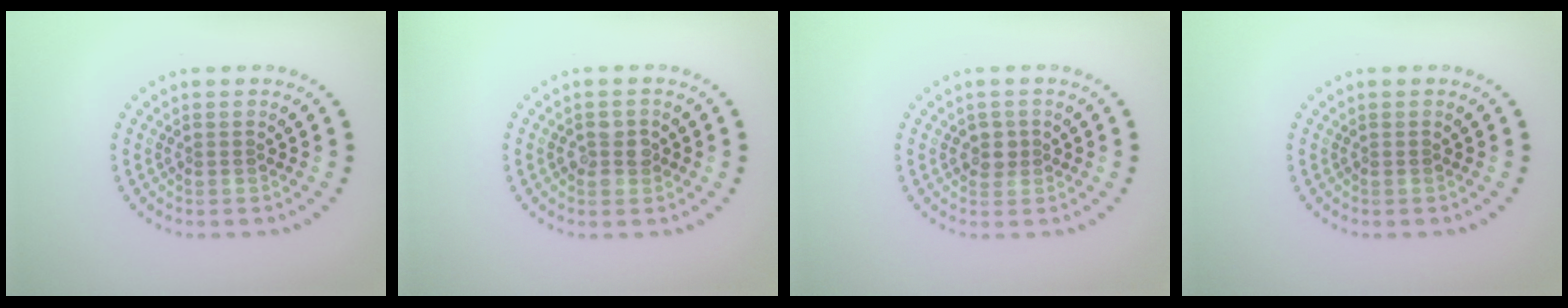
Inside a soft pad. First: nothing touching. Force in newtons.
{"total": 2.0, "press": 1.9, "slide": 0.4}
{"total": 1.7, "press": 1.4, "slide": 0.8}
{"total": 0.0}